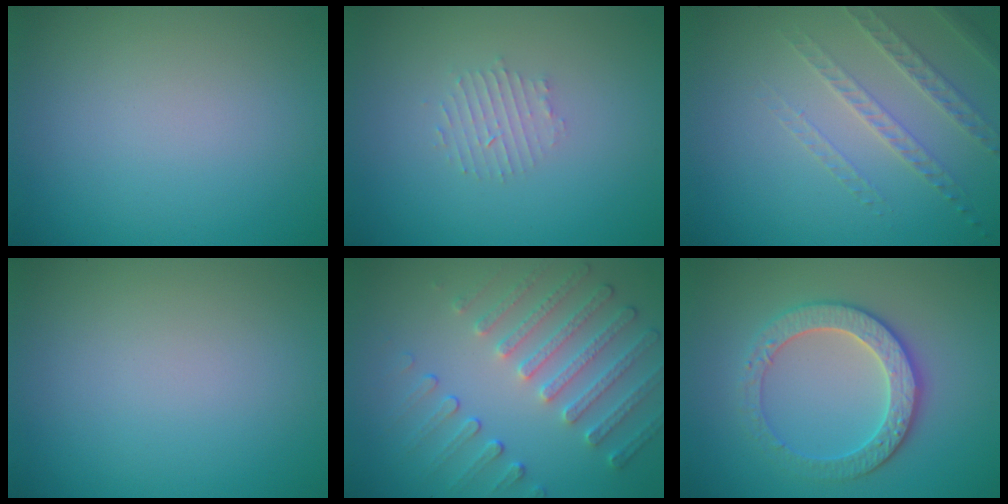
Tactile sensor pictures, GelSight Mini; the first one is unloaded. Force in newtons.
{"total": 1.6, "press": 1.5, "slide": 0.3}
{"total": 1.9, "press": 1.7, "slide": 0.8}
{"total": 0.0}
{"total": 5.1, "press": 3.8, "slide": 3.3}
{"total": 4.1, "press": 3.6, "slide": 1.9}